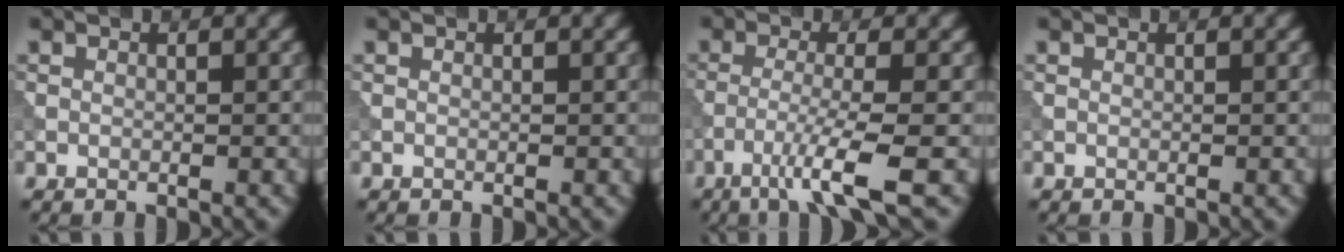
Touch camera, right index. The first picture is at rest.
{"total": 0.0}
{"total": 5.1, "force": [-2.6, 0.2, 4.3], "torque": [-0.076, 0.001, -0.062]}
{"total": 0.0}